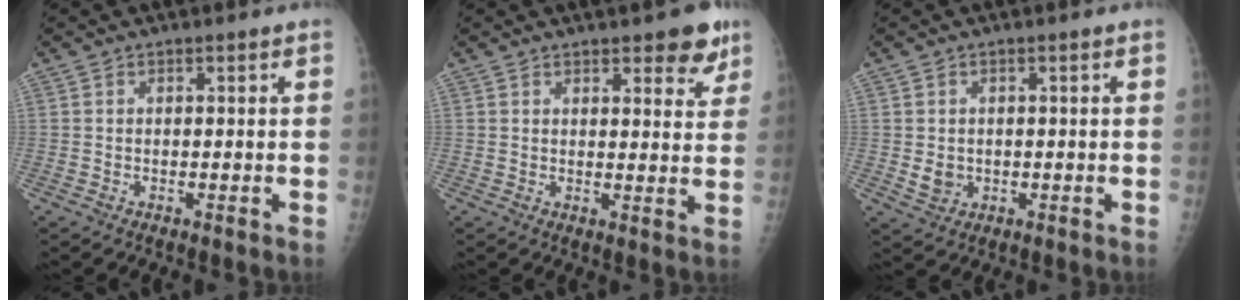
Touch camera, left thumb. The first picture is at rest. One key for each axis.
{"total": 6.7, "fx": 4.4, "fy": 2.4, "fz": 4.5, "tx": -0.029, "ty": -0.023, "tz": 0.053}
{"total": 2.9, "fx": -0.1, "fy": 2.5, "fz": 1.4, "tx": -0.017, "ty": -0.002, "tz": 0.008}